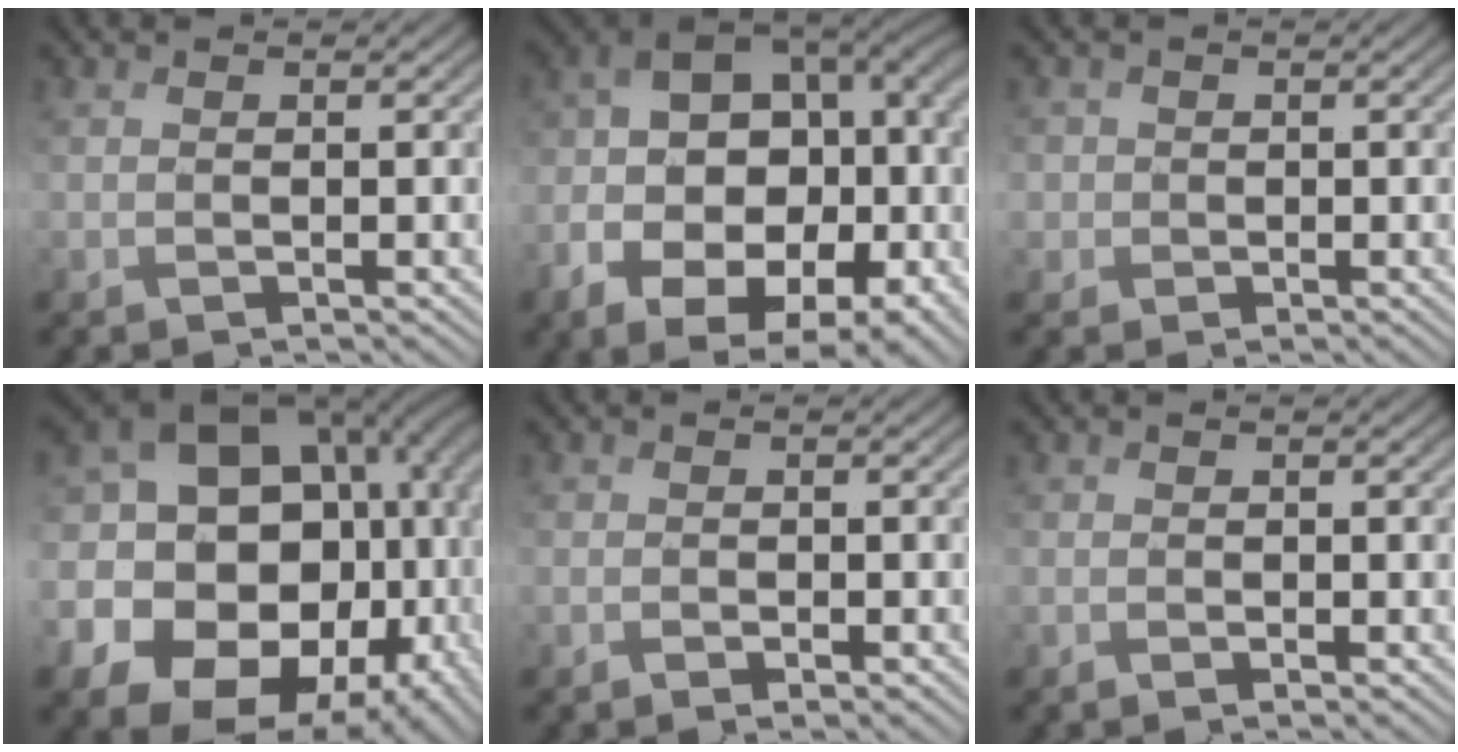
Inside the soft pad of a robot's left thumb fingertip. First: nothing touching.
{"total": 18.8, "force": [-7.0, 12.2, 12.5], "torque": [-0.219, -0.039, -0.071]}
{"total": 1.6, "force": [-0.6, 1.2, -1.0], "torque": [0.018, -0.007, -0.003]}
{"total": 23.0, "force": [-0.2, 19.4, 12.3], "torque": [-0.278, 0.014, 0.012]}
{"total": 1.8, "force": [-1.4, 0.8, 0.8], "torque": [-0.014, -0.007, -0.012]}
{"total": 1.0, "force": [-0.9, 0.2, 0.4], "torque": [-0.007, -0.004, -0.004]}